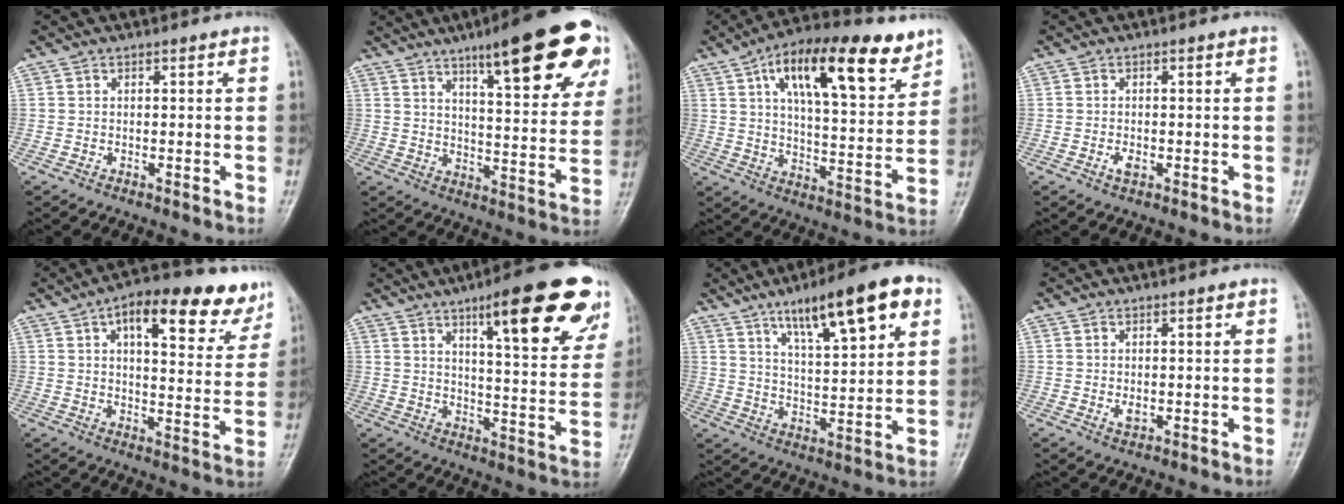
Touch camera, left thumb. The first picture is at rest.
{"total": 21.9, "force": [12.3, 5.4, 17.3], "torque": [-0.206, -0.034, 0.174]}
{"total": 20.3, "force": [10.8, 7.8, 15.4], "torque": [-0.206, -0.029, 0.171]}
{"total": 1.7, "force": [-0.6, 1.0, 1.3], "torque": [-0.024, 0.000, -0.013]}
{"total": 17.9, "force": [10.4, 7.3, 12.6], "torque": [-0.130, -0.023, 0.138]}
{"total": 21.4, "force": [12.0, 5.0, 17.0], "torque": [-0.192, -0.040, 0.167]}
{"total": 17.1, "force": [9.0, 4.5, 13.8], "torque": [-0.192, -0.027, 0.142]}
{"total": 1.9, "force": [-0.1, 1.1, 1.5], "torque": [-0.021, -0.005, 0.000]}